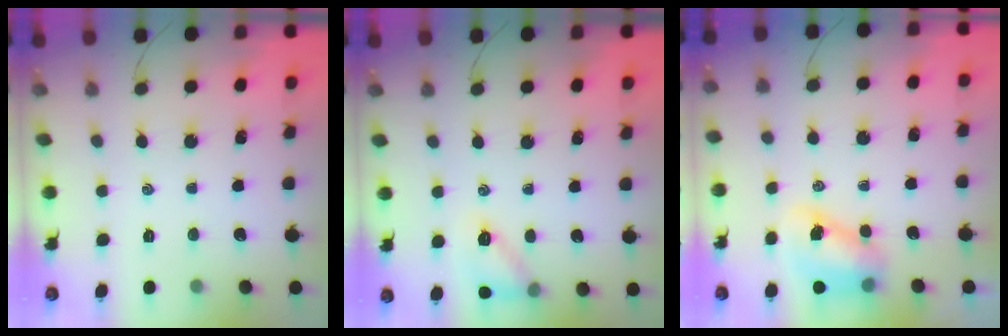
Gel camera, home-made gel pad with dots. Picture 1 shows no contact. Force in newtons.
{"total": 10.3, "press": 10.2, "slide": 0.9}
{"total": 7.9, "press": 7.8, "slide": 1.3}